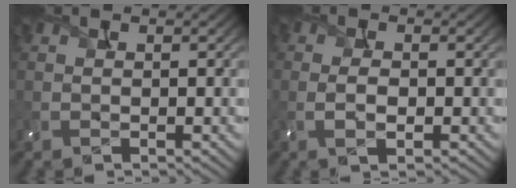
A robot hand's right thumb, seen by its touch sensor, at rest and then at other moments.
{"total": 2.5, "force": [-0.7, 0.7, 2.3], "torque": [-0.051, -0.004, -0.013]}